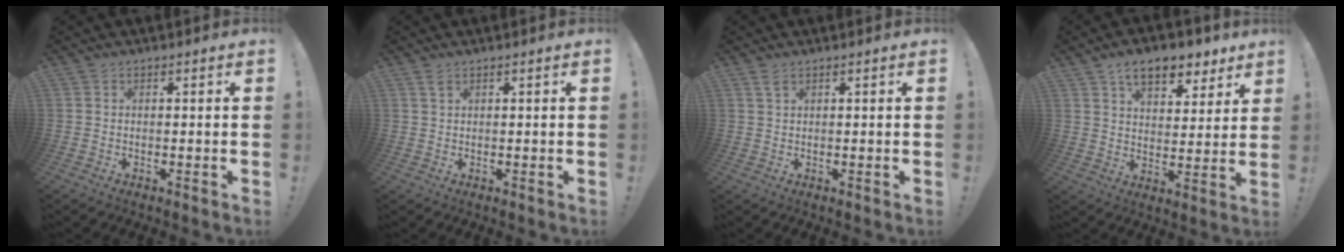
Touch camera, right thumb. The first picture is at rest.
{"total": 1.7, "force": [1.0, 0.6, 1.2], "torque": [-0.016, -0.003, 0.017]}
{"total": 2.2, "force": [1.4, 0.8, 1.4], "torque": [-0.022, -0.003, 0.025]}
{"total": 11.0, "force": [7.2, 5.8, 5.9], "torque": [-0.075, -0.040, 0.128]}